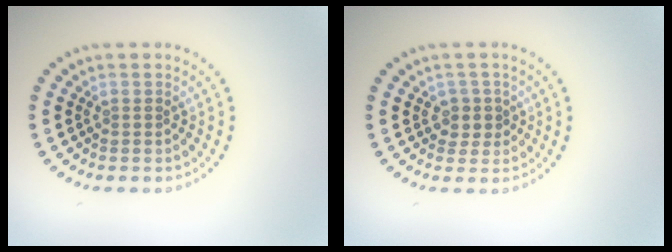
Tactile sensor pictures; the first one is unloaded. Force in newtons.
{"total": 1.7, "press": 1.4, "slide": 1.0}